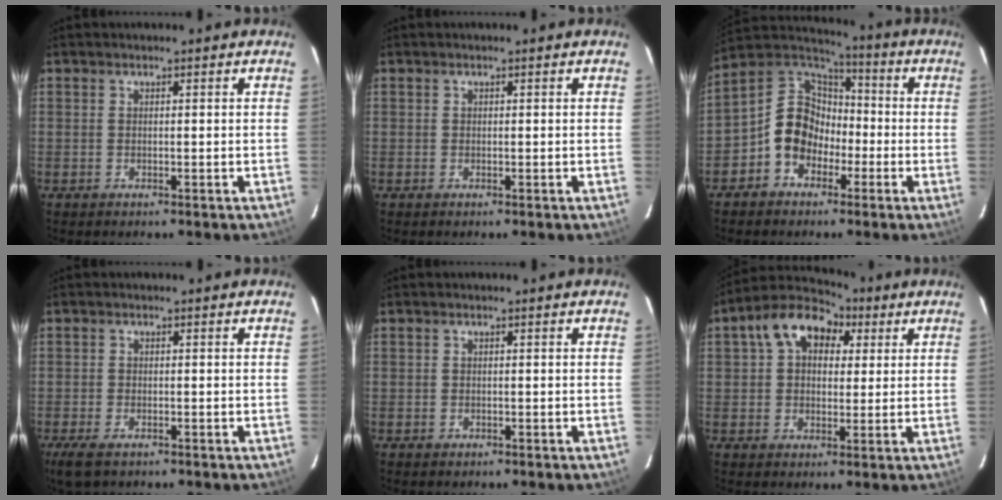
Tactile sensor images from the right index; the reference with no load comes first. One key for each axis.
{"total": 0.0}
{"total": 11.3, "fx": -4.2, "fy": 9.0, "fz": 5.3, "tx": -0.109, "ty": 0.031, "tz": -0.080}
{"total": 4.3, "fx": -2.8, "fy": 1.9, "fz": 2.6, "tx": -0.061, "ty": -0.014, "tz": -0.051}
{"total": 0.6, "fx": -0.3, "fy": 0.5, "fz": 0.1, "tx": 0.001, "ty": 0.000, "tz": -0.004}
{"total": 11.6, "fx": 4.4, "fy": 8.2, "fz": 7.0, "tx": -0.131, "ty": 0.048, "tz": 0.066}